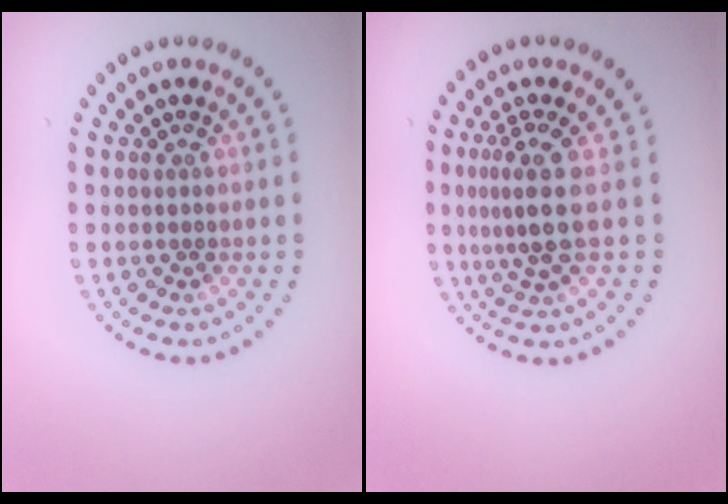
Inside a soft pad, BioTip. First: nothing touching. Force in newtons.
{"total": 3.3, "press": 2.6, "slide": 2.1}